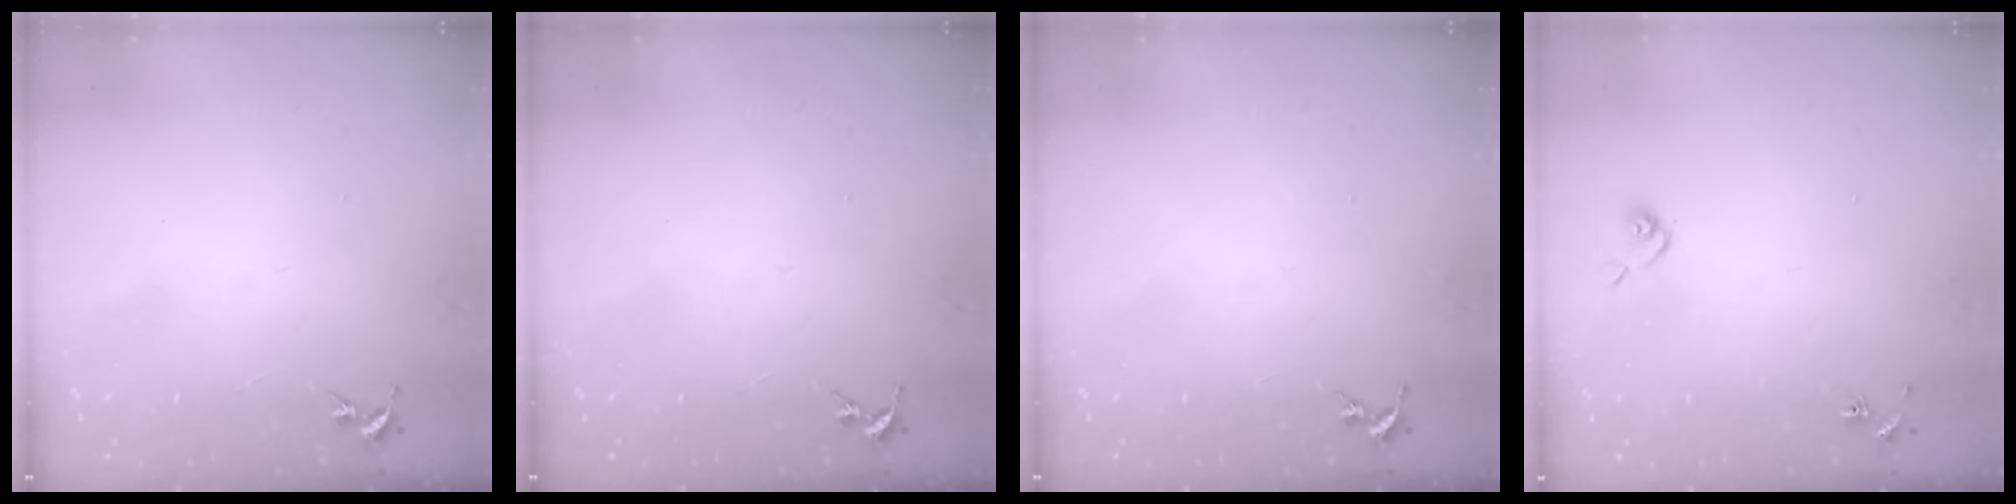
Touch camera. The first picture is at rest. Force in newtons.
{"total": 0.0}
{"total": 0.0}
{"total": 5.5, "press": 5.4, "slide": 0.5}